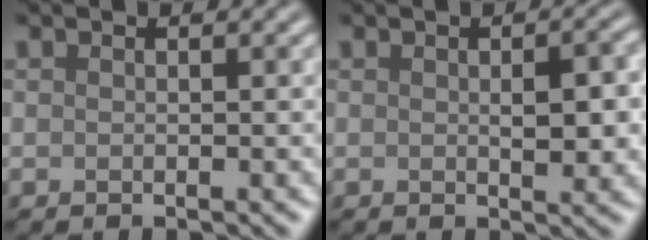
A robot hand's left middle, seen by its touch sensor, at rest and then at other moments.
{"total": 3.5, "force": [0.1, 1.3, 3.2], "torque": [-0.048, -0.001, 0.004]}